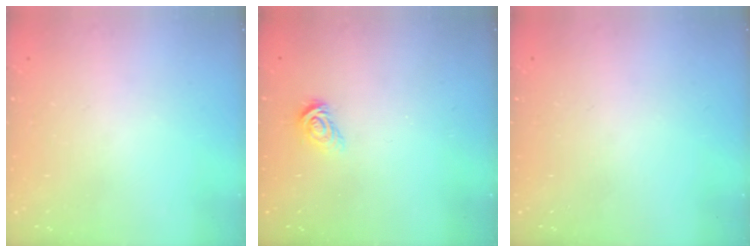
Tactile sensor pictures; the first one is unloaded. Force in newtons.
{"total": 4.9, "press": 4.9, "slide": 0.3}
{"total": 0.0}